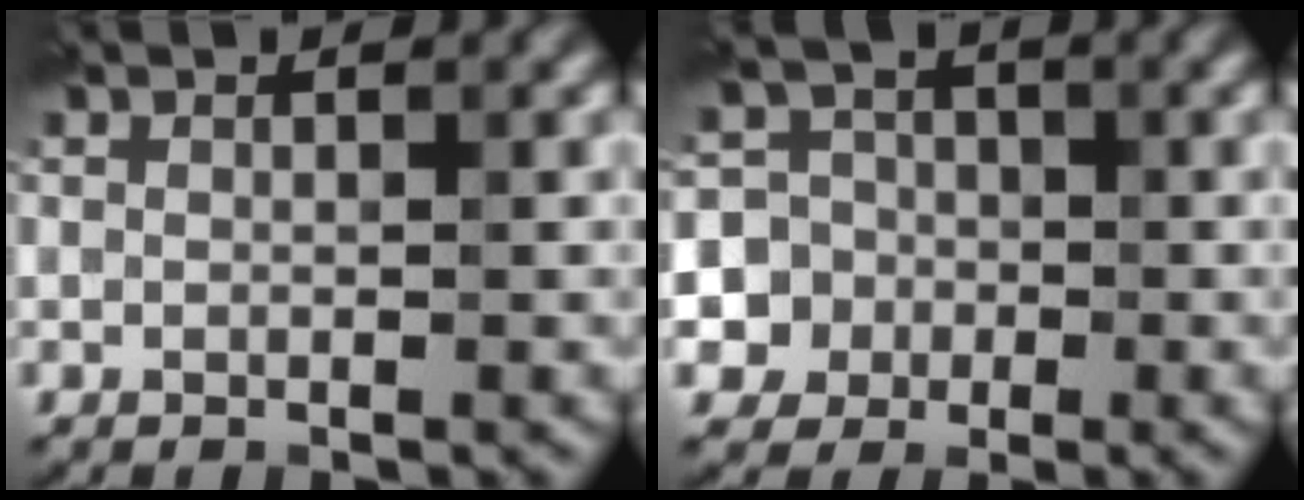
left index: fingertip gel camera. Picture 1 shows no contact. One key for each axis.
{"total": 9.0, "fx": -1.8, "fy": 8.6, "fz": 1.5, "tx": -0.040, "ty": 0.001, "tz": -0.049}